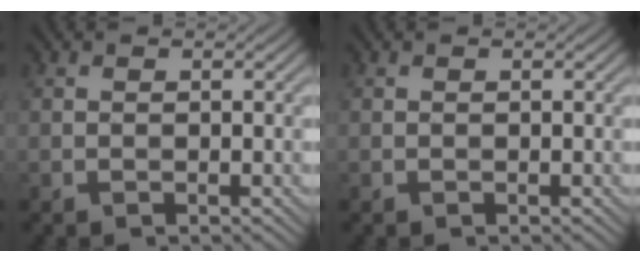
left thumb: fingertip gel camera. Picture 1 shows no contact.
{"total": 0.0}